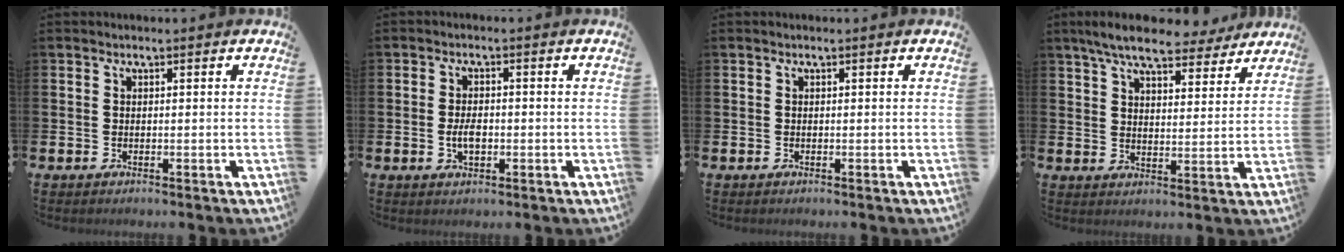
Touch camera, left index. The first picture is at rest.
{"total": 2.9, "force": [-0.5, 1.5, 2.4], "torque": [-0.034, -0.002, -0.011]}
{"total": 0.0}
{"total": 8.1, "force": [7.3, 1.9, 2.9], "torque": [-0.065, -0.036, 0.128]}